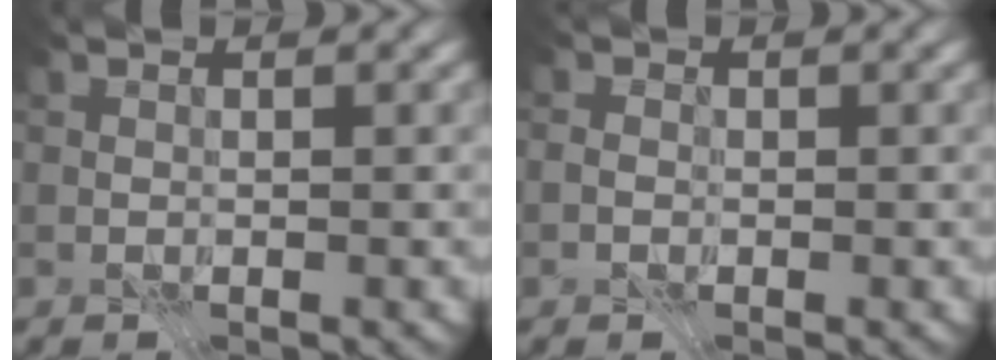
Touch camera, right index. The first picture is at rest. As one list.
[{"total": 1.0, "force": [-0.5, 0.9, 0.3], "torque": [-0.001, 0.000, -0.013]}]